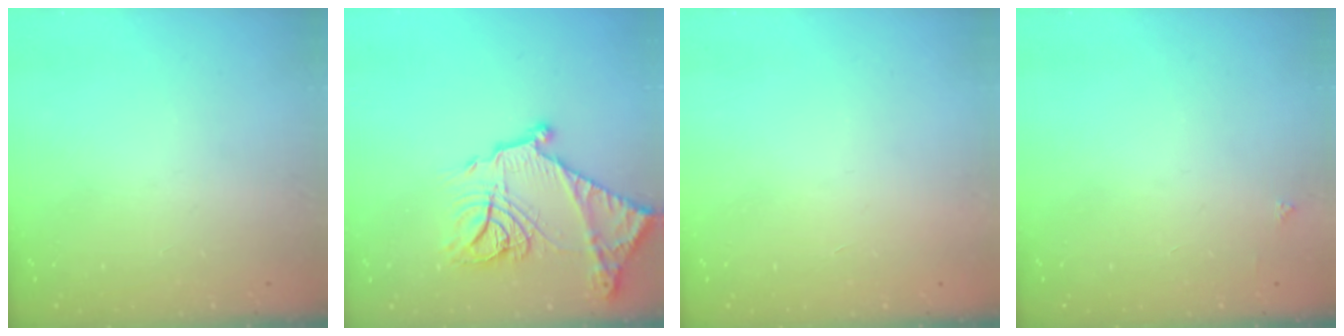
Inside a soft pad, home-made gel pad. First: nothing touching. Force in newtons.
{"total": 20.7, "press": 20.6, "slide": 2.0}
{"total": 1.5, "press": 1.5, "slide": 0.1}
{"total": 2.1, "press": 2.1, "slide": 0.3}